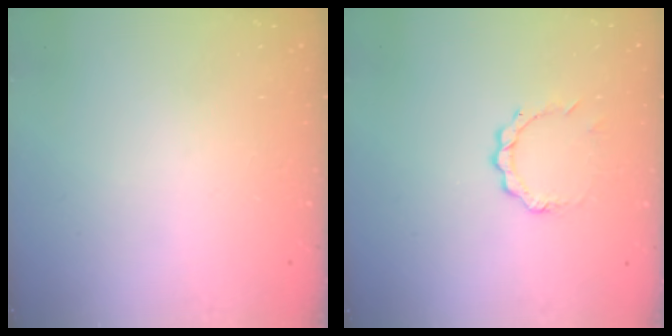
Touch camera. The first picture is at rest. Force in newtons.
{"total": 5.5, "press": 5.5, "slide": 0.5}